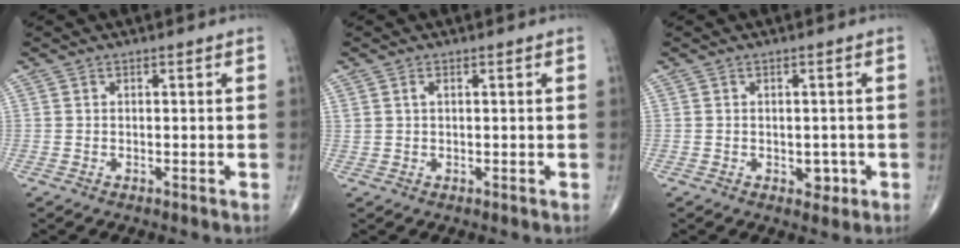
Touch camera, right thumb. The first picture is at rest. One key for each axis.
{"total": 1.0, "fx": 0.4, "fy": 0.5, "fz": 0.8, "tx": -0.018, "ty": 0.005, "tz": 0.010}
{"total": 1.9, "fx": -0.6, "fy": 1.4, "fz": 1.1, "tx": -0.004, "ty": 0.002, "tz": -0.006}